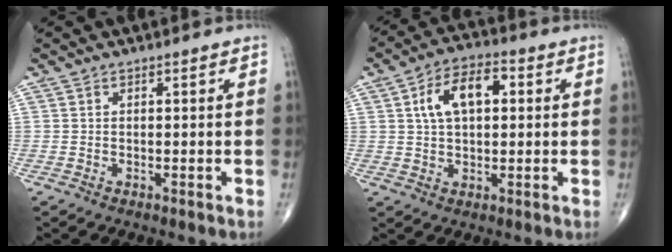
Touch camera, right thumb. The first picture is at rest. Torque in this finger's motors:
{"motor_torque": [0.01, 0.13, 0.44, 0.08, 0.07]}